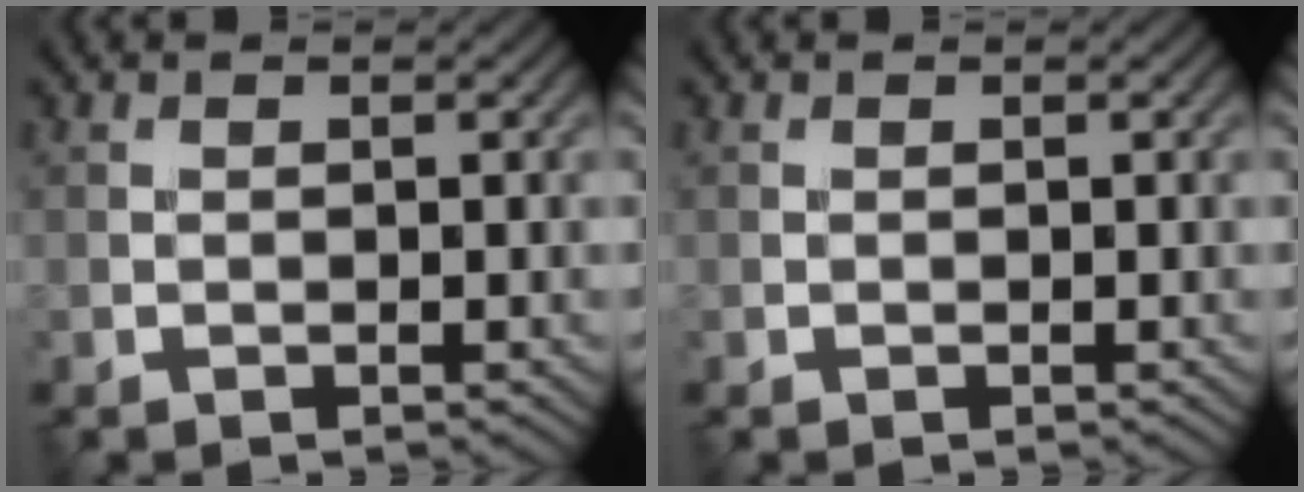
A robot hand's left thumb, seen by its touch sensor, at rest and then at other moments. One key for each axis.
{"total": 0.0}